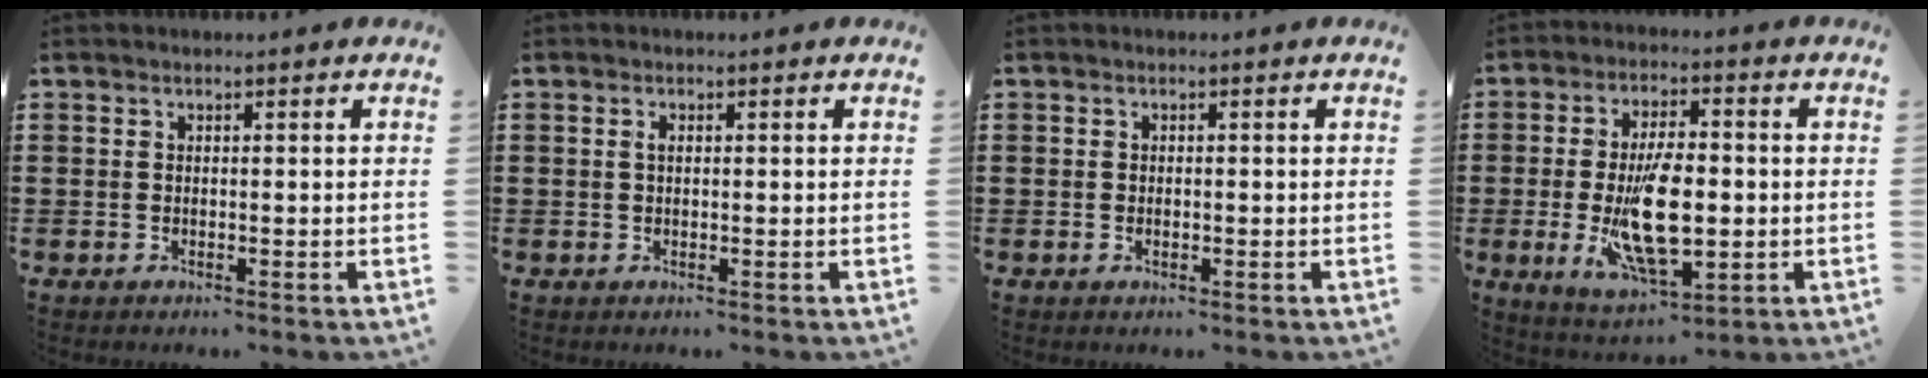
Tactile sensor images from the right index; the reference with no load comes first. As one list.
[{"total": 0.9, "force": [0.2, 0.4, 0.8], "torque": [-0.017, 0.002, 0.002]}, {"total": 0.7, "force": [-0.1, 0.4, 0.5], "torque": [-0.013, 0.000, -0.002]}, {"total": 12.8, "force": [-1.6, 5.5, 11.4], "torque": [-0.229, -0.016, -0.026]}]